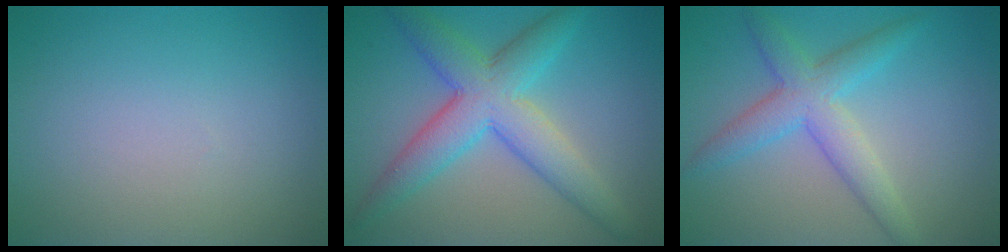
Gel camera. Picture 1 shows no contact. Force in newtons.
{"total": 6.8, "press": 6.8, "slide": 0.2}
{"total": 4.4, "press": 4.4, "slide": 0.0}